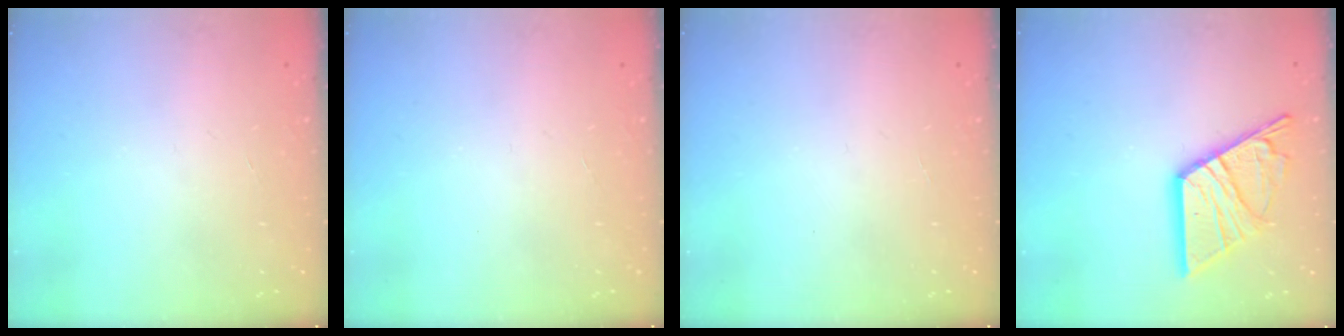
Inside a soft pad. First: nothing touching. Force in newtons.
{"total": 0.0}
{"total": 0.0}
{"total": 15.2, "press": 15.2, "slide": 1.2}